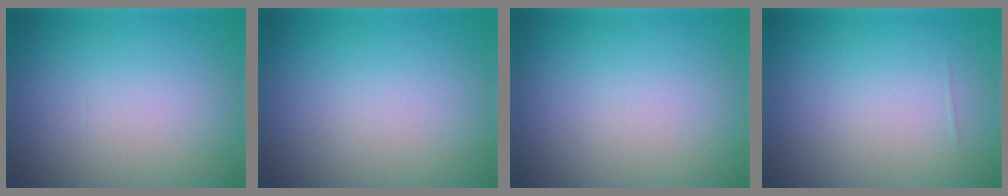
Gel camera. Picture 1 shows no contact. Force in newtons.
{"total": 0.0}
{"total": 0.0}
{"total": 0.0}